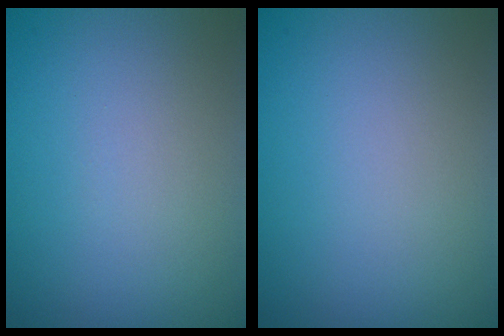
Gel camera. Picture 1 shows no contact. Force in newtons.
{"total": 0.0}